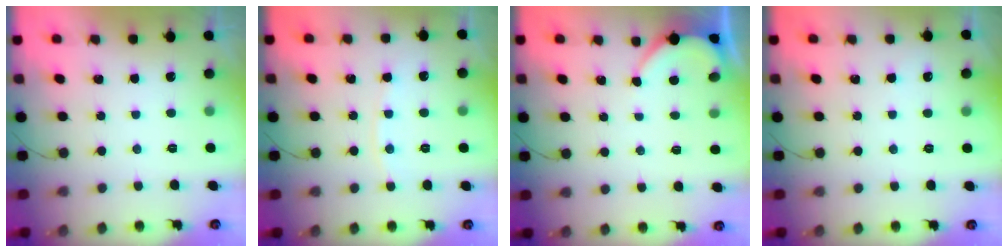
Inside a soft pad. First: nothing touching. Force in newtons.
{"total": 6.6, "press": 6.6, "slide": 0.6}
{"total": 2.9, "press": 2.9, "slide": 0.4}
{"total": 1.7, "press": 1.7, "slide": 0.3}